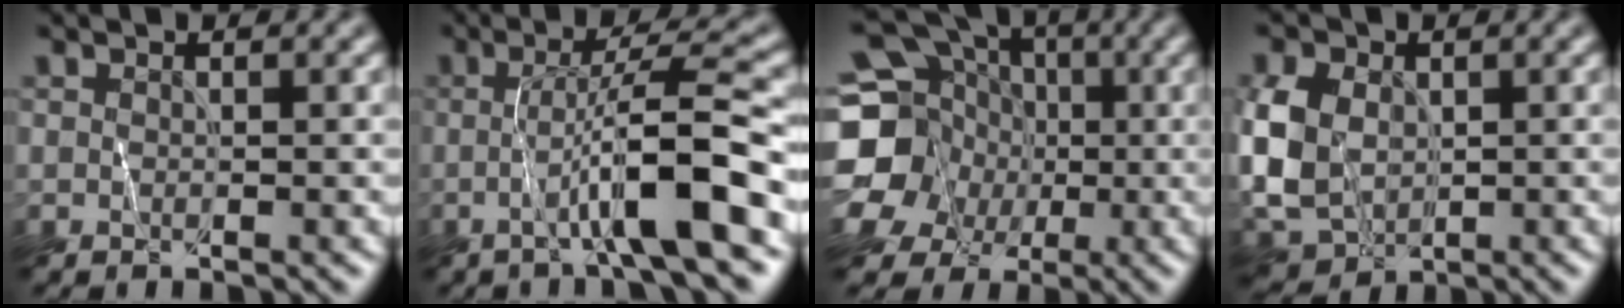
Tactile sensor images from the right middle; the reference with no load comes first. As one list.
[{"total": 7.6, "force": [-2.0, 0.8, 7.2], "torque": [-0.115, 0.013, -0.039]}, {"total": 18.5, "force": [0.1, 17.3, 6.6], "torque": [-0.177, -0.002, -0.039]}, {"total": 7.9, "force": [0.1, 5.9, 5.3], "torque": [-0.131, -0.001, -0.009]}]